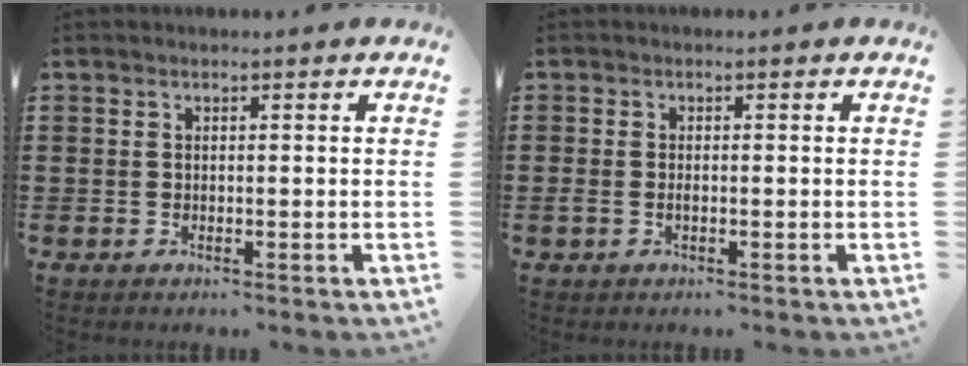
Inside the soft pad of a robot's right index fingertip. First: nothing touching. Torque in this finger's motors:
{"motor_torque": [1.10, 1.03, 0.02, 0.04]}